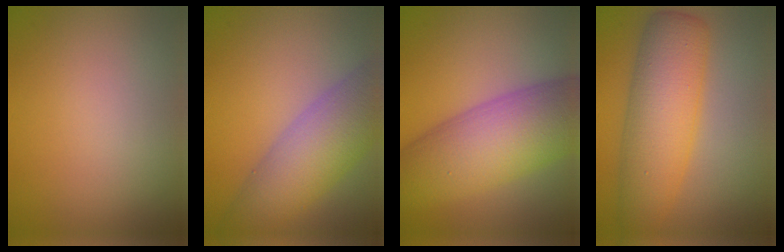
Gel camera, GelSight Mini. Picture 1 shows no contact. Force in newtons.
{"total": 7.7, "press": 7.7, "slide": 0.4}
{"total": 11.6, "press": 11.6, "slide": 0.4}
{"total": 7.6, "press": 7.6, "slide": 0.1}